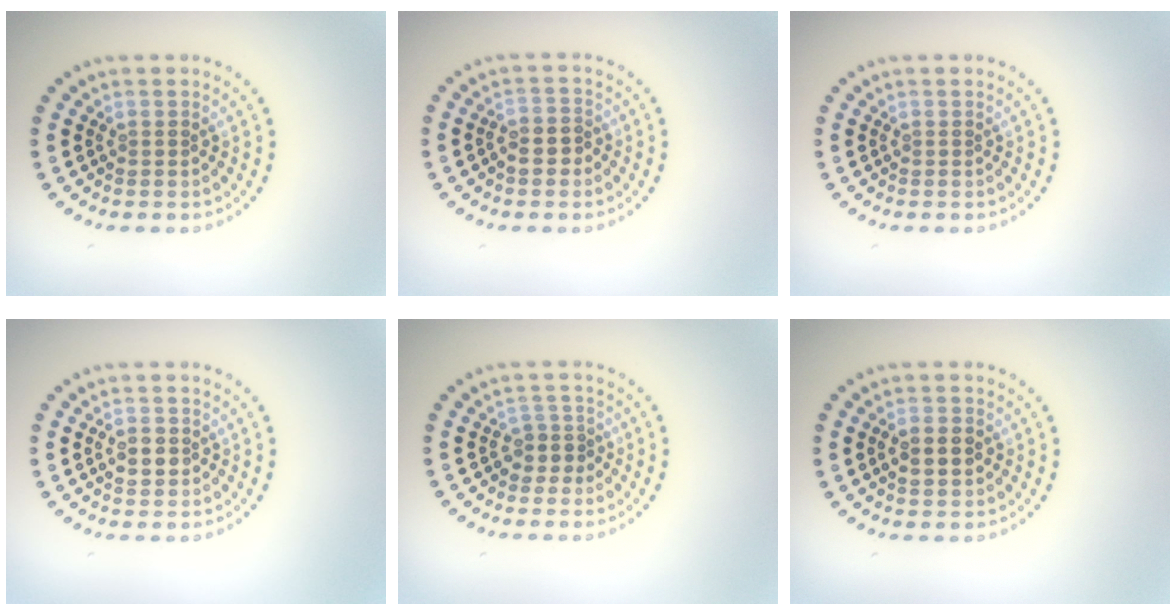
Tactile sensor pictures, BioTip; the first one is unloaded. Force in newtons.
{"total": 2.1, "press": 2.0, "slide": 0.6}
{"total": 0.0}
{"total": 2.4, "press": 2.4, "slide": 0.0}
{"total": 1.9, "press": 1.5, "slide": 1.1}
{"total": 2.3, "press": 2.3, "slide": 0.1}